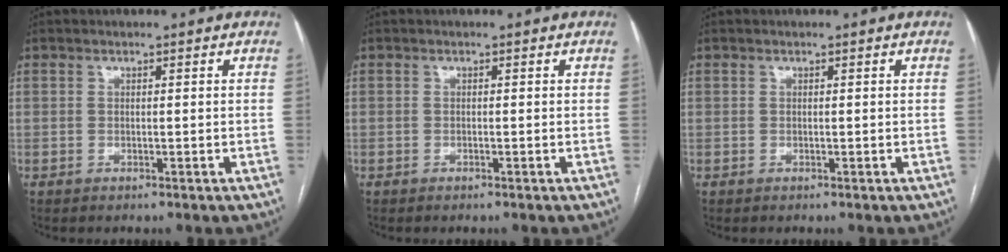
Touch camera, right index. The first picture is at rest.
{"total": 0.0}
{"total": 0.0}